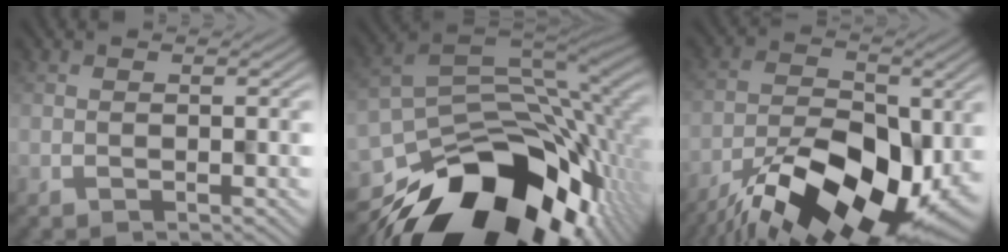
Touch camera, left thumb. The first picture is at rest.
{"total": 17.9, "force": [-9.3, 10.2, 11.3], "torque": [-0.187, -0.050, -0.138]}
{"total": 15.2, "force": [-8.8, 7.2, 10.1], "torque": [-0.162, -0.016, -0.140]}